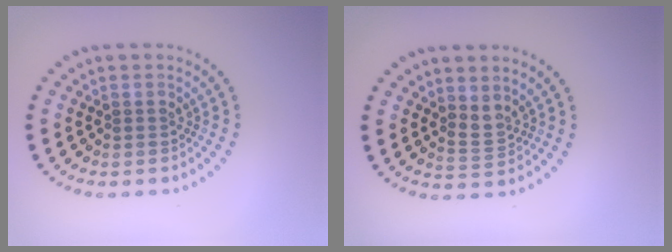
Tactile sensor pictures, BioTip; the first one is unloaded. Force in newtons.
{"total": 1.5, "press": 1.2, "slide": 0.9}